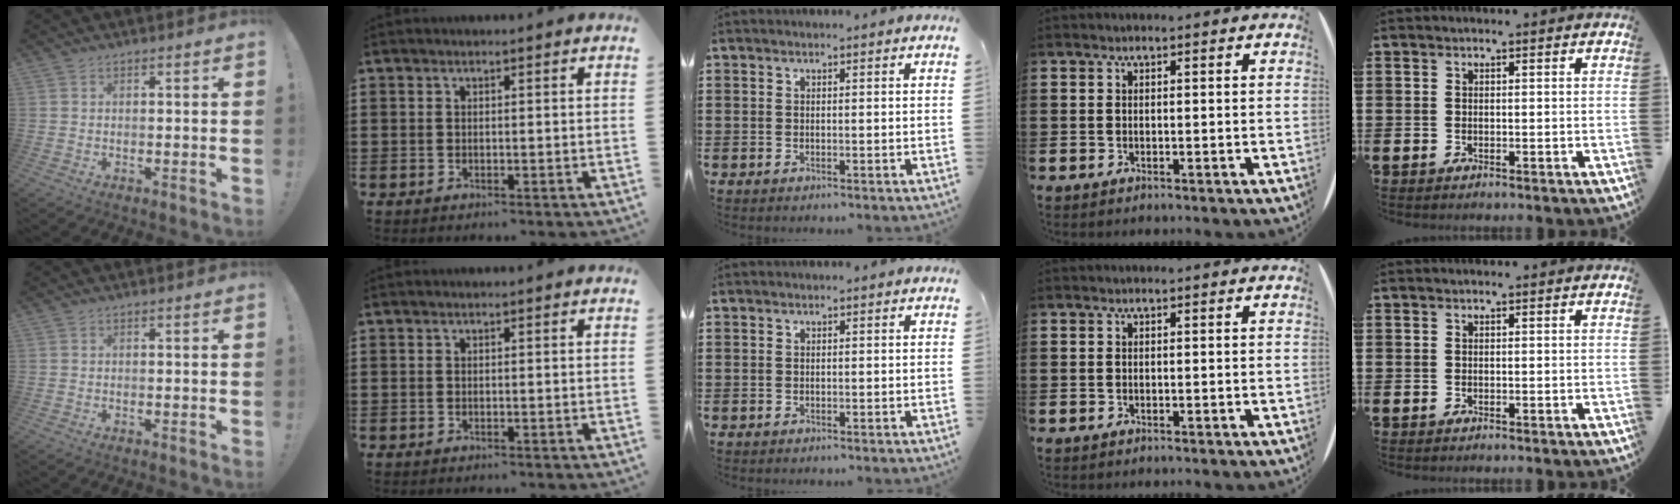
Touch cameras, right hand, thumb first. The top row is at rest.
{}